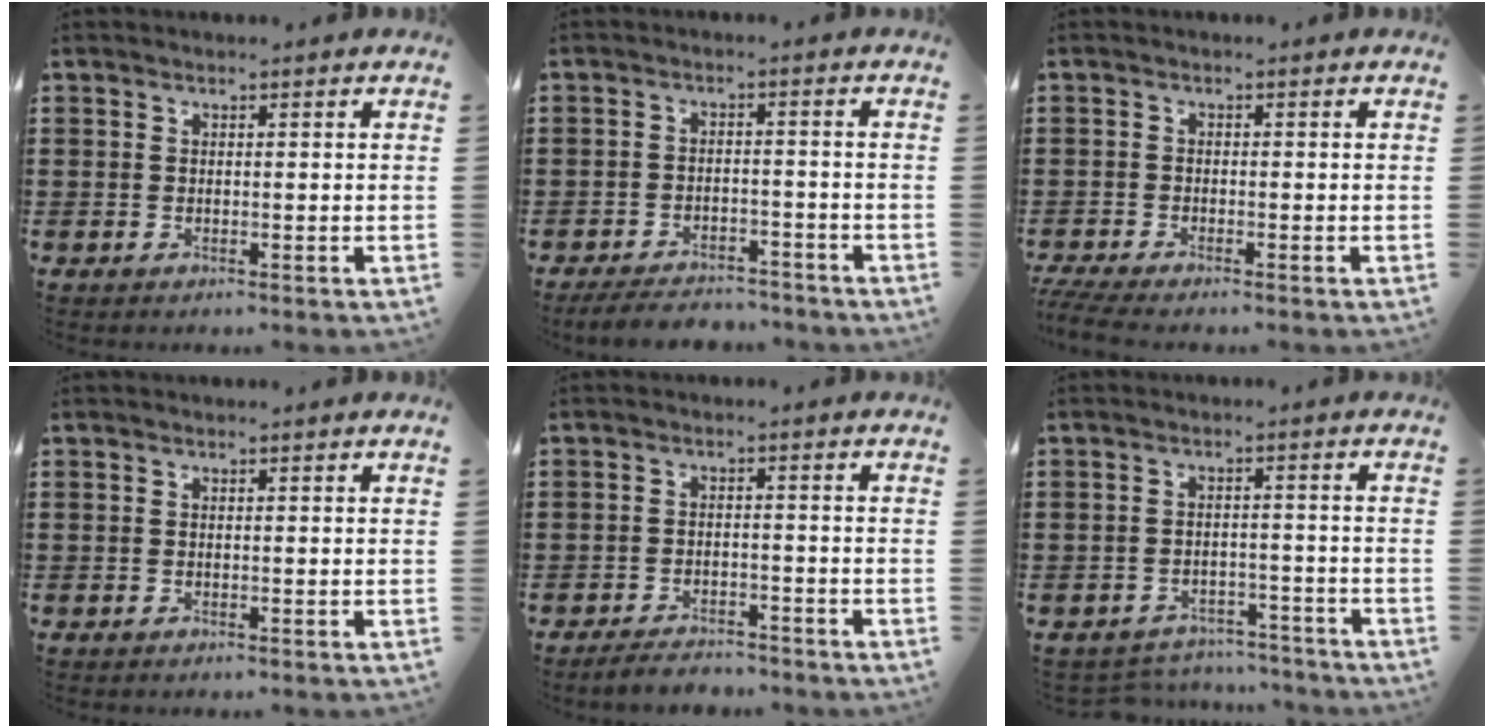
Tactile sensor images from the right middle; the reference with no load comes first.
{"total": 4.0, "force": [-3.9, 0.7, 0.8], "torque": [-0.021, 0.004, -0.081]}
{"total": 2.1, "force": [-1.8, 0.0, 1.0], "torque": [-0.031, -0.005, -0.041]}
{"total": 0.0}
{"total": 3.0, "force": [-2.9, 0.5, 0.5], "torque": [-0.013, 0.002, -0.060]}
{"total": 3.6, "force": [-3.6, 0.5, 0.0], "torque": [-0.007, 0.001, -0.076]}